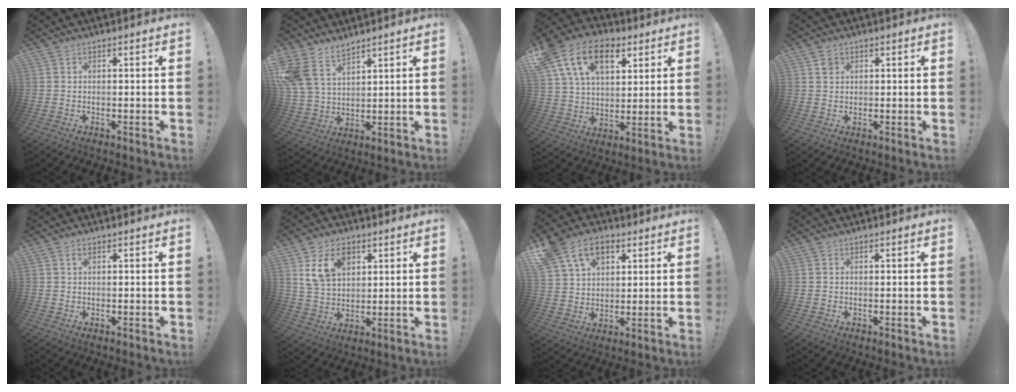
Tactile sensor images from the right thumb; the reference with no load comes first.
{"total": 10.7, "force": [7.9, 6.0, 4.1], "torque": [-0.082, -0.041, 0.160]}
{"total": 19.5, "force": [8.9, 12.8, 11.6], "torque": [-0.193, -0.024, 0.164]}
{"total": 1.8, "force": [1.1, 1.5, 0.1], "torque": [0.011, -0.005, 0.018]}
{"total": 0.8, "force": [0.5, 0.4, 0.5], "torque": [-0.004, 0.001, 0.006]}
{"total": 11.4, "force": [5.7, 7.8, 6.2], "torque": [-0.115, -0.011, 0.109]}
{"total": 14.8, "force": [7.2, 10.3, 7.8], "torque": [-0.126, -0.019, 0.140]}
{"total": 0.5, "force": [-0.1, 0.5, -0.1], "torque": [0.001, 0.002, -0.002]}